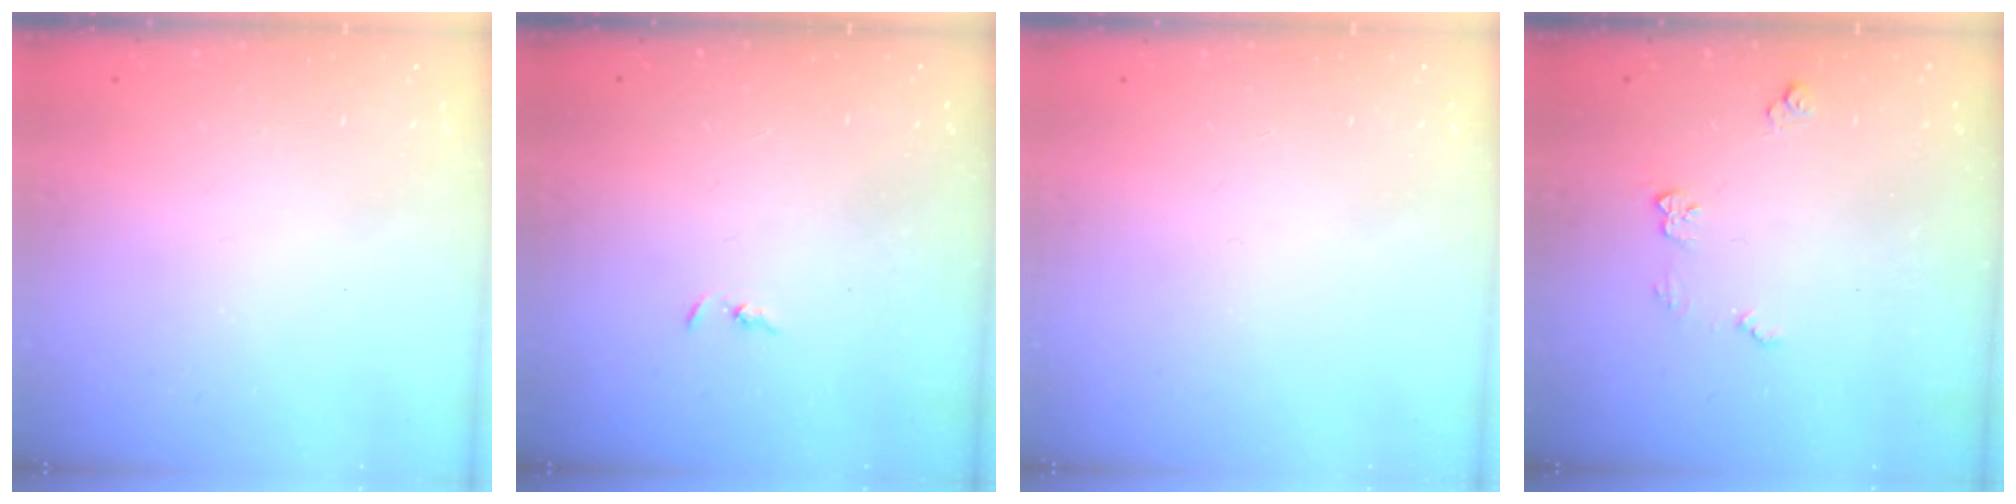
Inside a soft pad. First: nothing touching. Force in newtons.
{"total": 1.3, "press": 1.2, "slide": 0.3}
{"total": 0.0}
{"total": 5.9, "press": 5.8, "slide": 0.6}